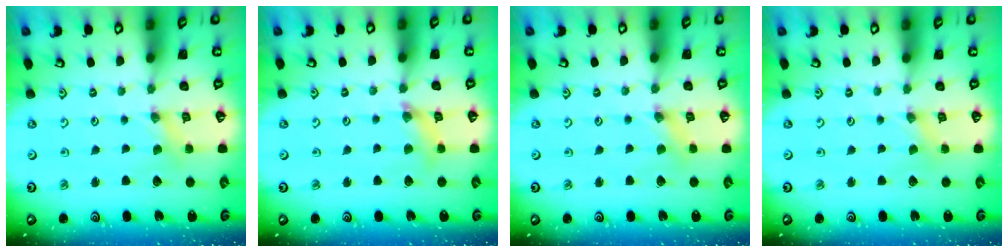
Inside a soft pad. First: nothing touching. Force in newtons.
{"total": 6.1, "press": 6.1, "slide": 0.7}
{"total": 1.2, "press": 1.1, "slide": 0.2}
{"total": 0.0}